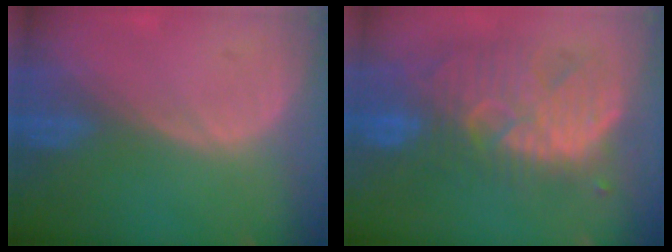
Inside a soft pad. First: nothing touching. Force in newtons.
{"total": 11.5, "press": 10.9, "slide": 3.7}